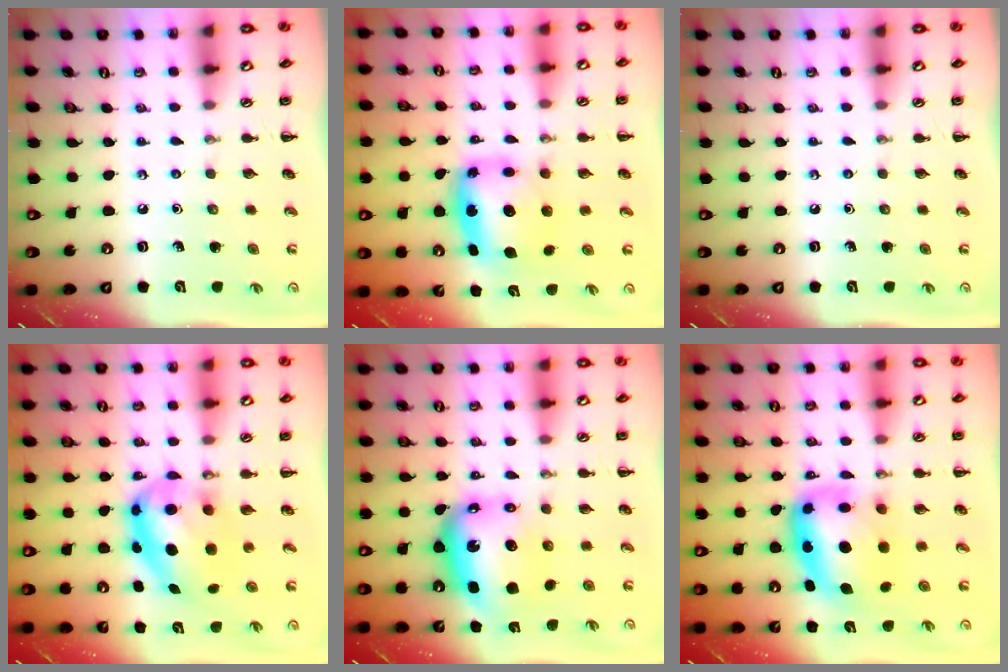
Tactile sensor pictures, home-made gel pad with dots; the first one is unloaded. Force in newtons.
{"total": 6.3, "press": 6.1, "slide": 1.6}
{"total": 0.0}
{"total": 10.4, "press": 10.1, "slide": 2.3}
{"total": 9.5, "press": 8.9, "slide": 3.2}
{"total": 12.0, "press": 11.6, "slide": 3.2}